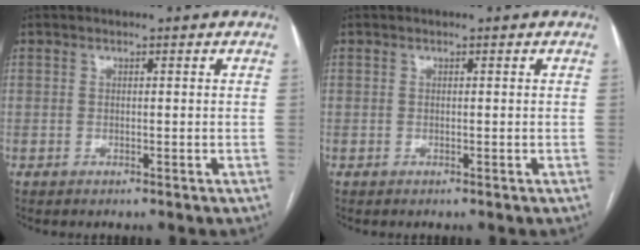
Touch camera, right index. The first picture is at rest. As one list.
[{"total": 0.0}]